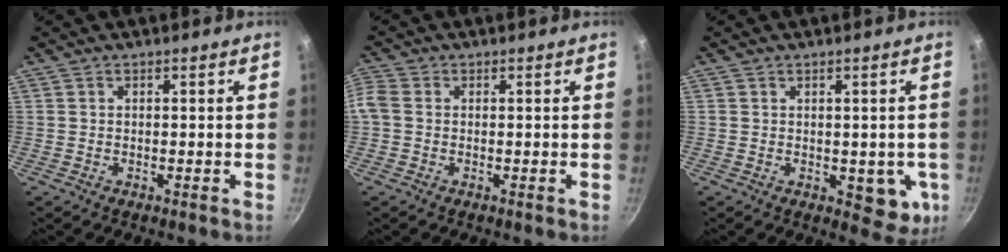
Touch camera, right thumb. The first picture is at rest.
{"total": 3.2, "force": [-0.4, 2.6, 1.9], "torque": [-0.045, 0.005, -0.018]}
{"total": 6.7, "force": [-0.8, 4.1, 5.3], "torque": [-0.034, -0.004, -0.002]}